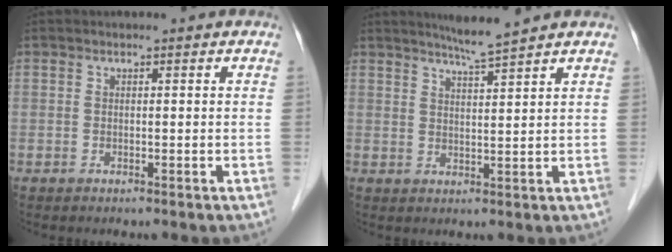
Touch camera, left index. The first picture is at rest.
{"total": 4.2, "force": [3.7, -1.2, 1.7], "torque": [-0.033, -0.008, 0.069]}